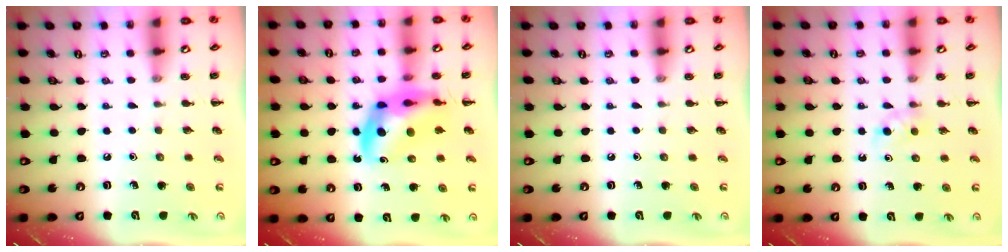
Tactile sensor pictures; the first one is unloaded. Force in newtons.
{"total": 12.5, "press": 12.1, "slide": 3.4}
{"total": 0.0}
{"total": 3.0, "press": 2.7, "slide": 1.4}